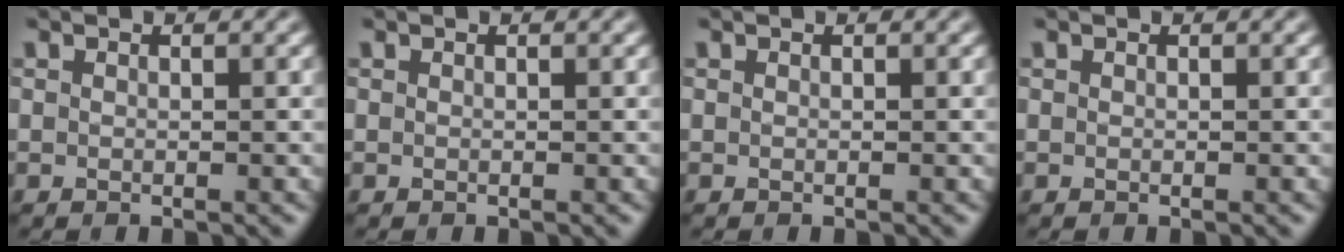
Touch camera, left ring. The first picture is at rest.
{"total": 0.0}
{"total": 0.0}
{"total": 0.0}